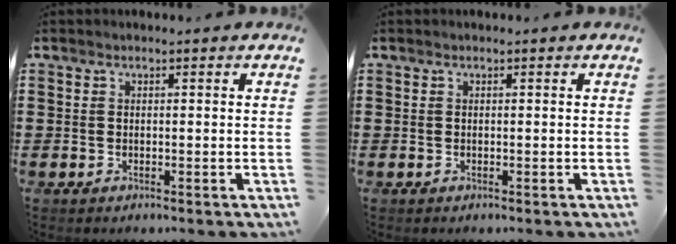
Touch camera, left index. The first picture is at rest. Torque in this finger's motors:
{"motor_torque": [0.00, 0.00, 0.00, 0.00]}